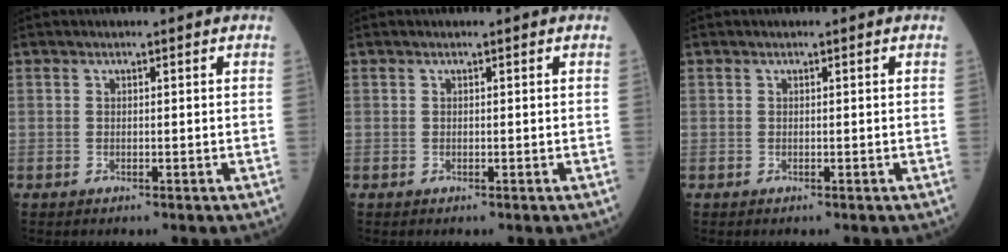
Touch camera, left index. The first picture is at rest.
{"total": 0.8, "force": [-0.8, -0.1, -0.2], "torque": [0.002, -0.007, -0.012]}
{"total": 0.0}